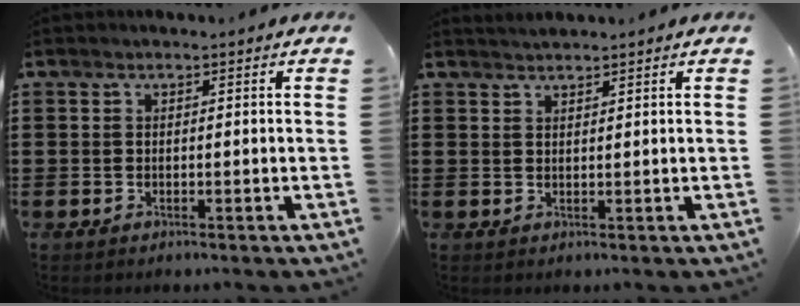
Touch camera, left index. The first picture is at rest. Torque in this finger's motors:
{"motor_torque": [0.49, 0.58, -0.02, 0.01]}